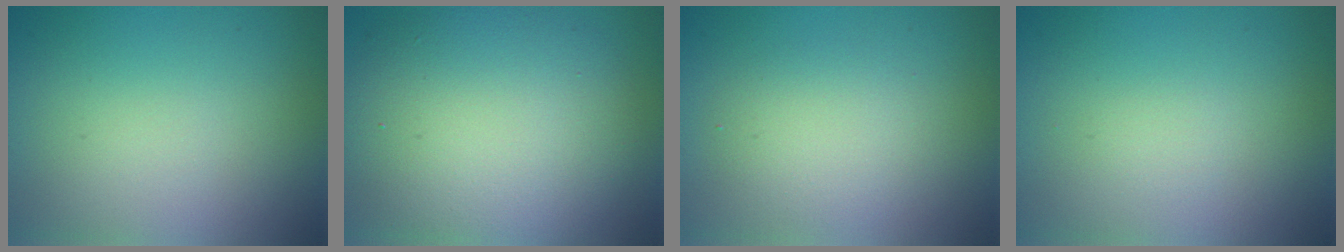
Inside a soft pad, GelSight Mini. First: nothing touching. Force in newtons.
{"total": 9.4, "press": 9.4, "slide": 0.6}
{"total": 2.9, "press": 2.9, "slide": 0.3}
{"total": 0.5, "press": 0.5, "slide": 0.0}